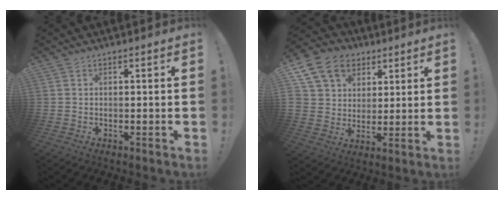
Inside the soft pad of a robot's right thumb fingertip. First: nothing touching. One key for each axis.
{"total": 15.5, "fx": 6.8, "fy": 12.1, "fz": 6.8, "tx": -0.102, "ty": -0.026, "tz": 0.136}